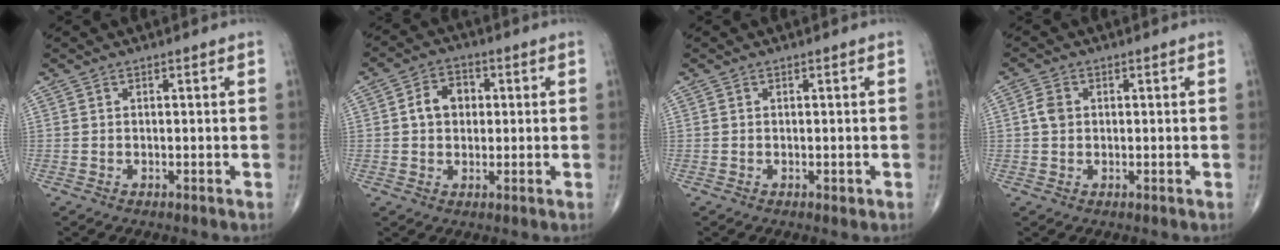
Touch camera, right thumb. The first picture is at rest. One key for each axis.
{"total": 6.1, "fx": 0.7, "fy": 4.7, "fz": 3.8, "tx": -0.048, "ty": 0.014, "tz": 0.006}
{"total": 0.5, "fx": -0.1, "fy": 0.3, "fz": 0.4, "tx": 0.000, "ty": 0.000, "tz": -0.002}
{"total": 2.7, "fx": 0.4, "fy": 2.1, "fz": 1.7, "tx": -0.030, "ty": 0.004, "tz": 0.004}